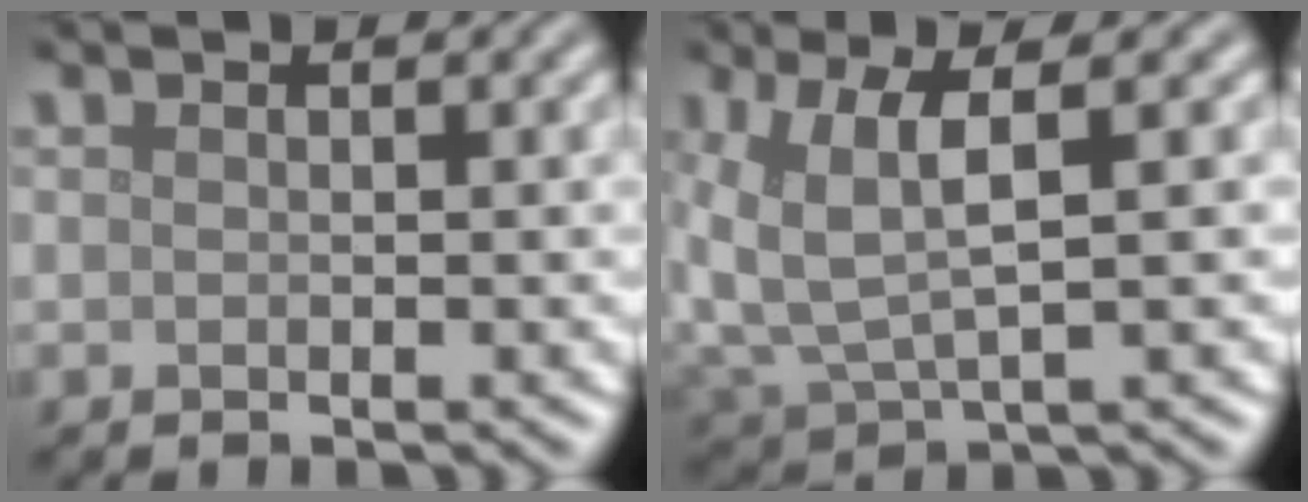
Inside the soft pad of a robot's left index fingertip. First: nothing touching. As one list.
[{"total": 5.8, "force": [1.6, 2.4, 5.1], "torque": [-0.130, -0.001, 0.039]}]